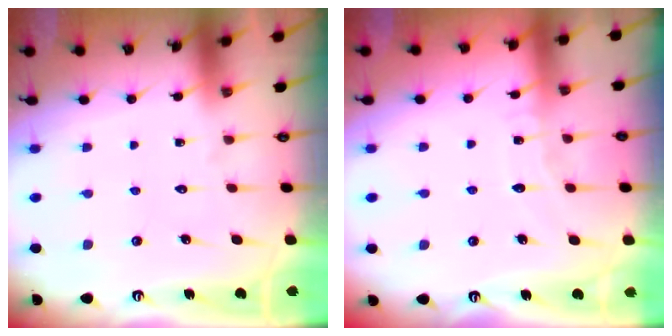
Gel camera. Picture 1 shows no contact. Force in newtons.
{"total": 5.6, "press": 5.6, "slide": 0.5}